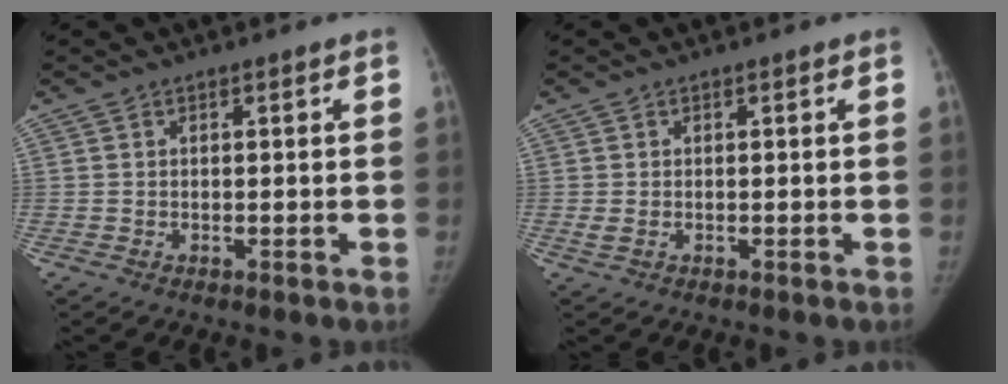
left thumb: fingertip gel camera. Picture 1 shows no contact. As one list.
[{"total": 1.2, "force": [-0.2, 0.9, 0.9], "torque": [-0.022, -0.003, -0.003]}]